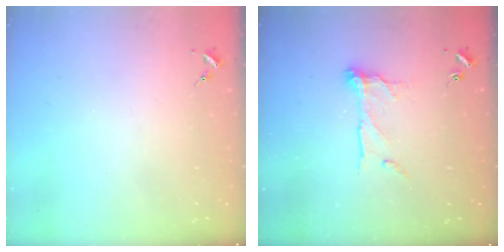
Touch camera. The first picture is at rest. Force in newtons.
{"total": 11.4, "press": 11.3, "slide": 1.0}